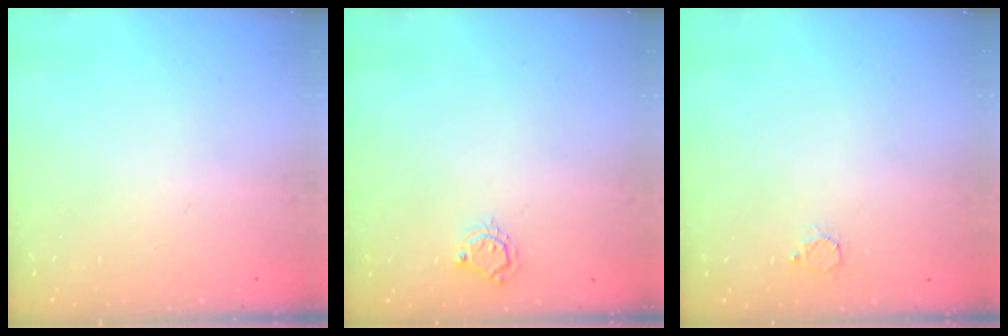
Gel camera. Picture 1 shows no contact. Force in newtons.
{"total": 5.1, "press": 5.1, "slide": 0.4}
{"total": 2.3, "press": 2.3, "slide": 0.2}